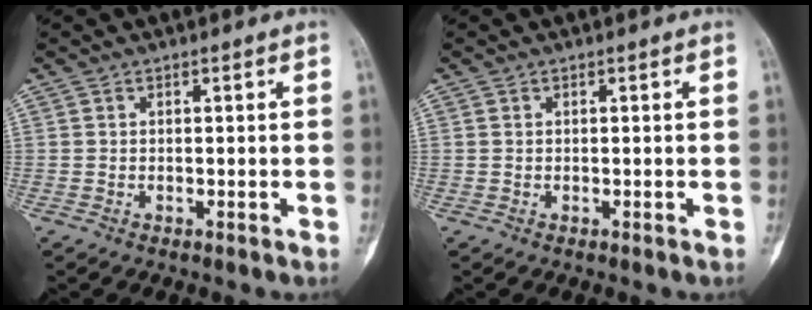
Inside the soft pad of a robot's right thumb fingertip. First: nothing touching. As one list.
[{"total": 0.0}]